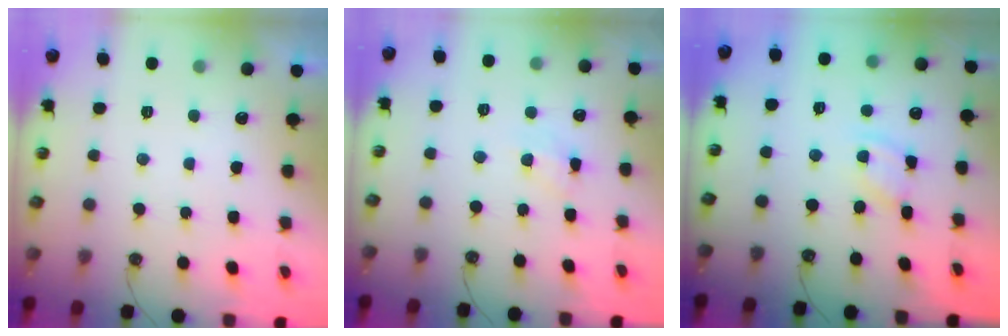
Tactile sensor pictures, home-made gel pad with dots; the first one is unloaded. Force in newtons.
{"total": 5.3, "press": 5.3, "slide": 0.6}
{"total": 2.5, "press": 2.4, "slide": 0.3}